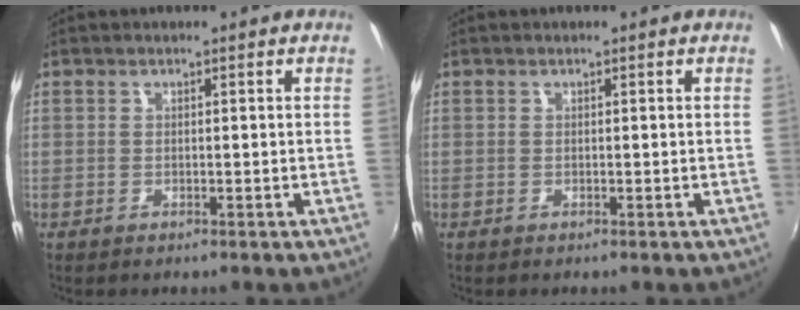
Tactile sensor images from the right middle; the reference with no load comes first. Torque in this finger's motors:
{"motor_torque": [0.00, 0.00, 0.00, 0.00]}